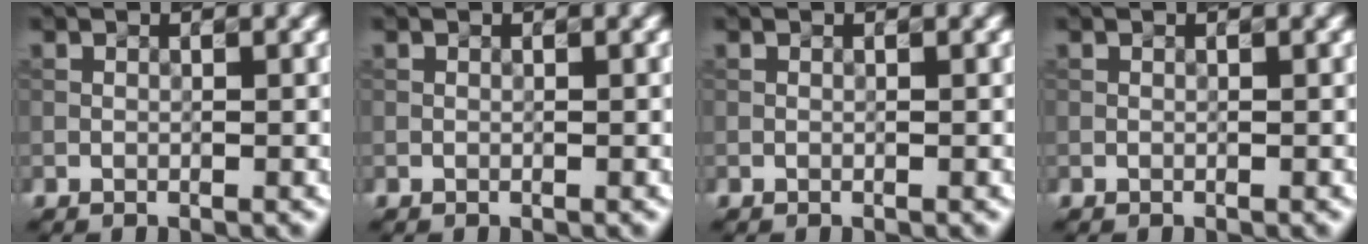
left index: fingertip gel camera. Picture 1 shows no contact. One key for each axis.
{"total": 0.0}
{"total": 0.0}
{"total": 0.0}